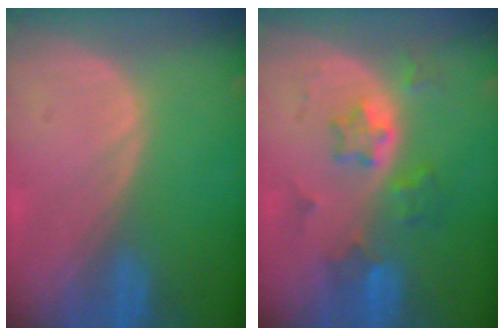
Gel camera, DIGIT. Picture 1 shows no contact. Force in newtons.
{"total": 5.8, "press": 5.3, "slide": 2.4}